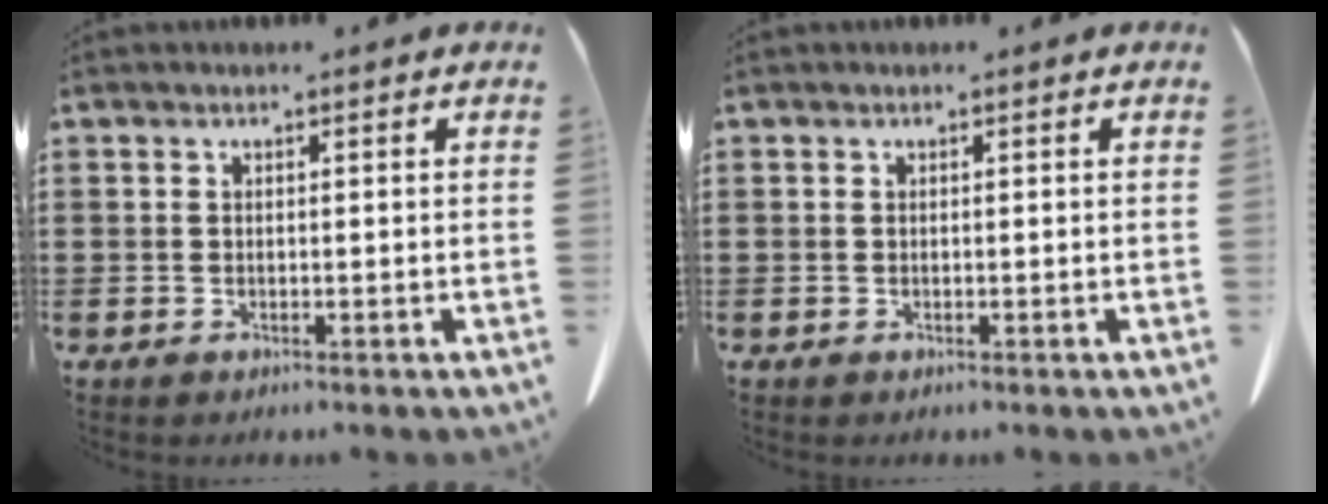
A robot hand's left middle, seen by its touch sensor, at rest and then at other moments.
{"total": 0.0}